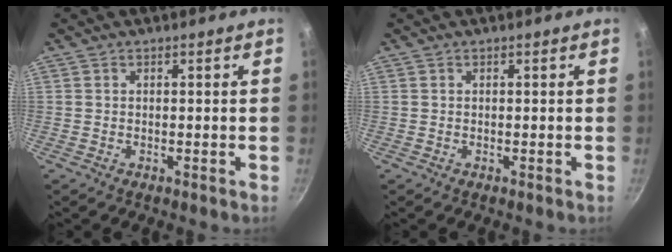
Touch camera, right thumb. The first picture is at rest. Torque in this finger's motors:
{"motor_torque": [0.00, 0.00, -0.05, -0.04, 0.00]}